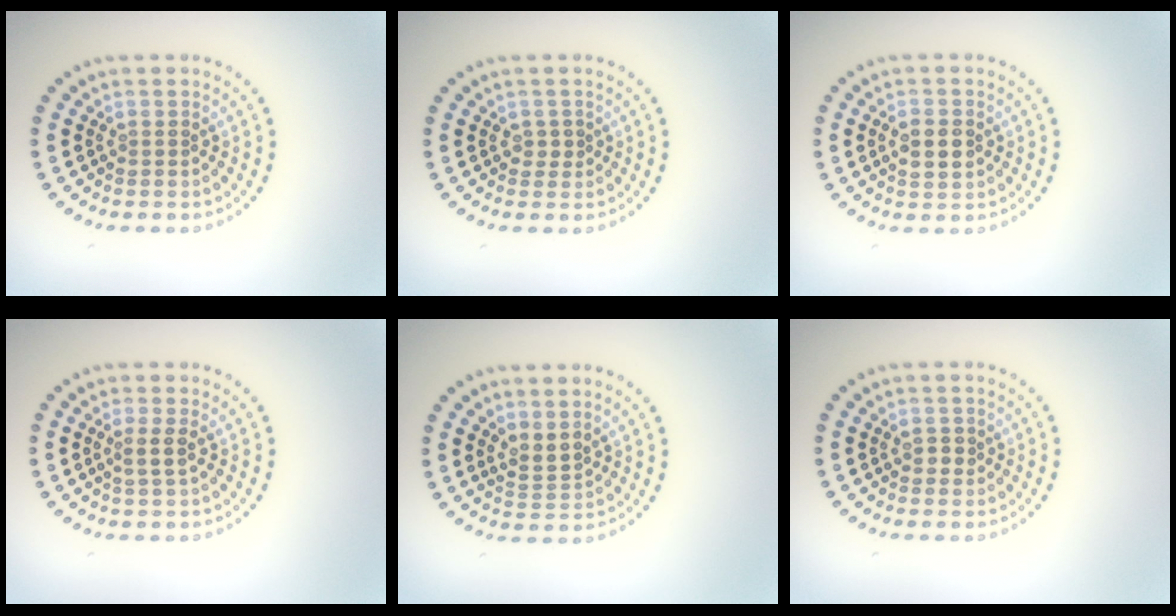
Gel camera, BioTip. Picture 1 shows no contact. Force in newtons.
{"total": 1.0, "press": 0.9, "slide": 0.3}
{"total": 2.8, "press": 2.8, "slide": 0.1}
{"total": 1.5, "press": 1.2, "slide": 0.8}
{"total": 1.8, "press": 1.5, "slide": 1.1}
{"total": 1.1, "press": 1.0, "slide": 0.4}